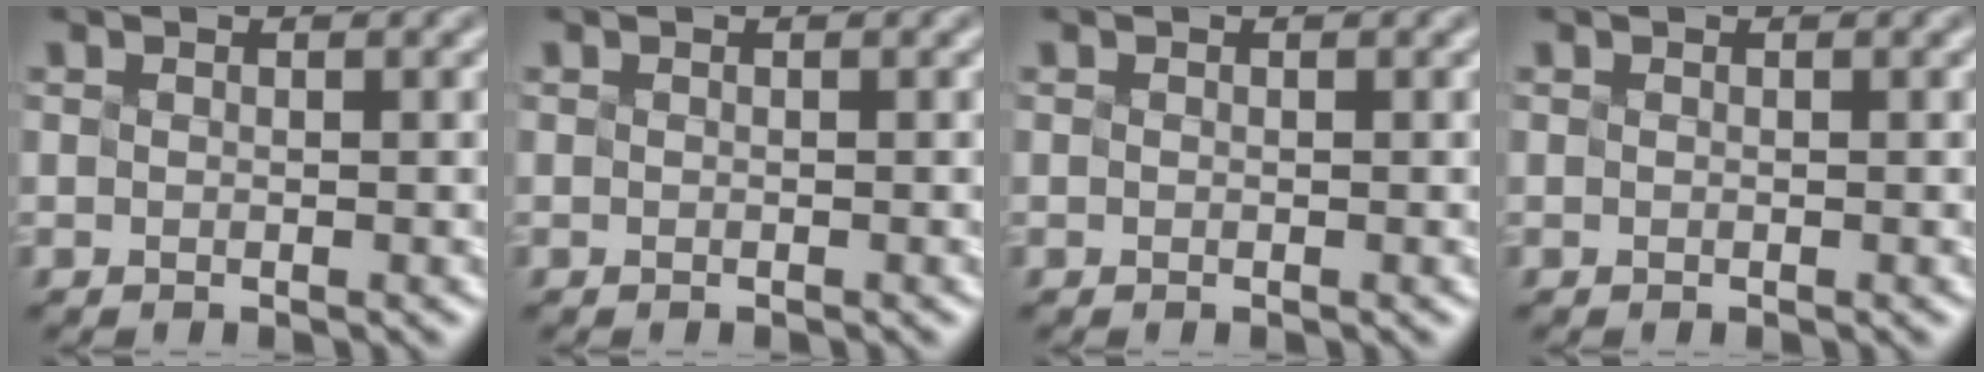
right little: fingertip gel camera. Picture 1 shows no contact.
{"total": 0.0}
{"total": 0.0}
{"total": 0.0}